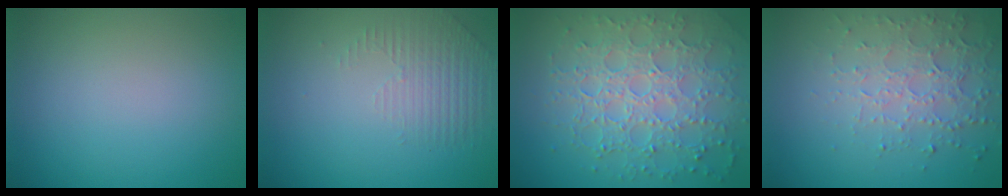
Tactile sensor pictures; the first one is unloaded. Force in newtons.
{"total": 1.5, "press": 0.9, "slide": 1.2}
{"total": 7.8, "press": 5.7, "slide": 5.2}
{"total": 4.6, "press": 3.4, "slide": 3.1}